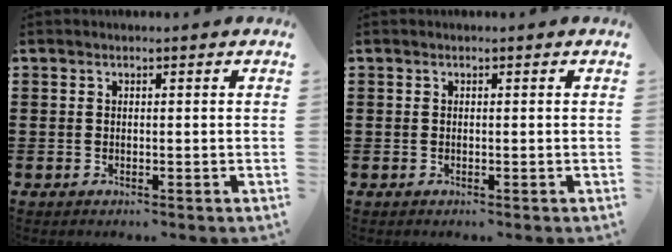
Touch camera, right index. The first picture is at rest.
{"total": 0.0}